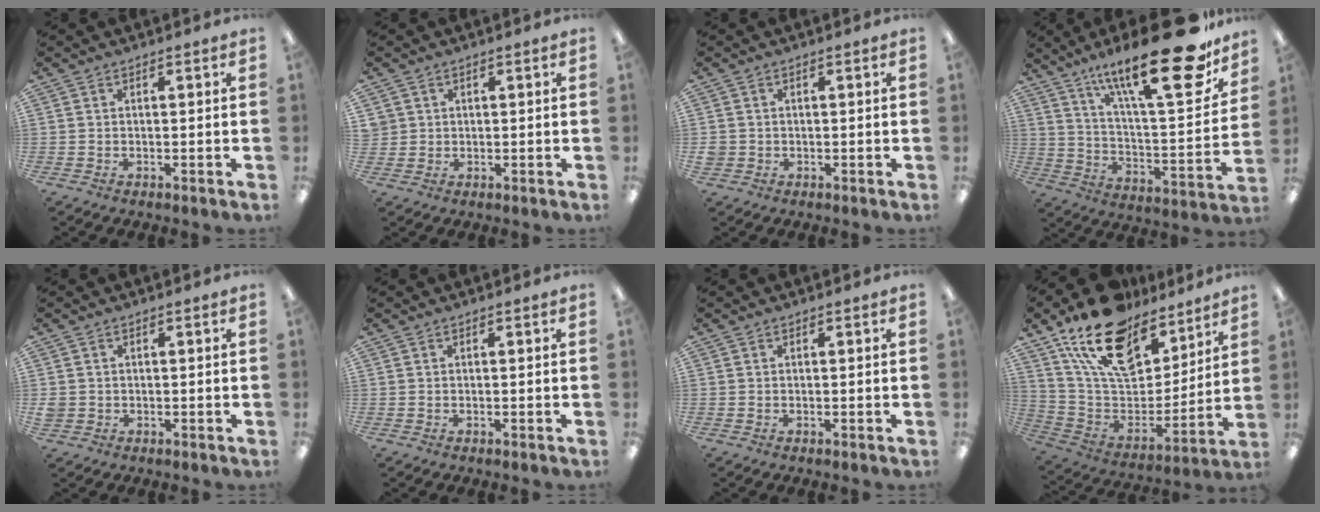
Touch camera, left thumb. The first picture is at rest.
{"total": 2.3, "force": [1.0, 2.1, -0.1], "torque": [-0.005, 0.004, 0.018]}
{"total": 1.8, "force": [0.0, 1.7, 0.4], "torque": [-0.008, 0.004, -0.001]}
{"total": 26.5, "force": [17.0, 7.4, 19.0], "torque": [-0.284, -0.110, 0.272]}
{"total": 1.8, "force": [0.1, 1.7, 0.4], "torque": [-0.009, 0.004, 0.000]}
{"total": 0.0}
{"total": 0.0}
{"total": 21.3, "force": [14.7, 11.1, 10.7], "torque": [-0.199, -0.085, 0.266]}